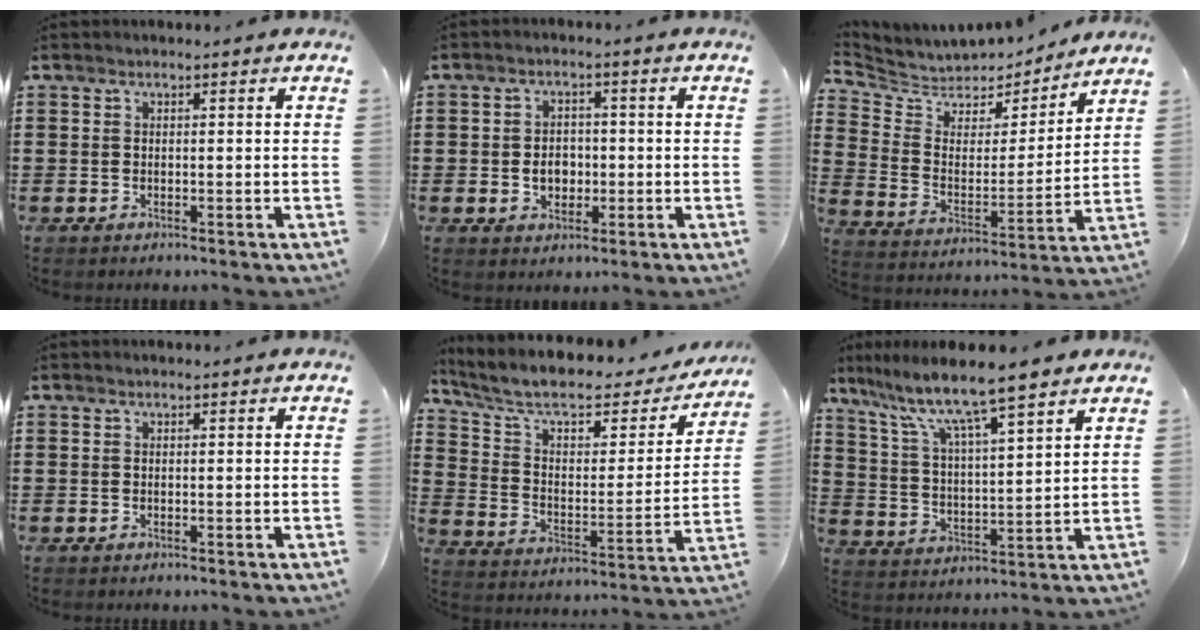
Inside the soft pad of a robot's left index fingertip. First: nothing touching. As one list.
[{"total": 3.8, "force": [-0.6, 2.8, 2.4], "torque": [-0.043, 0.002, -0.015]}, {"total": 5.5, "force": [5.2, 1.8, -0.3], "torque": [-0.034, -0.046, 0.084]}, {"total": 0.0}, {"total": 8.6, "force": [6.7, 2.7, 4.7], "torque": [-0.120, -0.036, 0.113]}, {"total": 8.5, "force": [7.0, 0.5, 4.8], "torque": [-0.120, -0.039, 0.116]}]